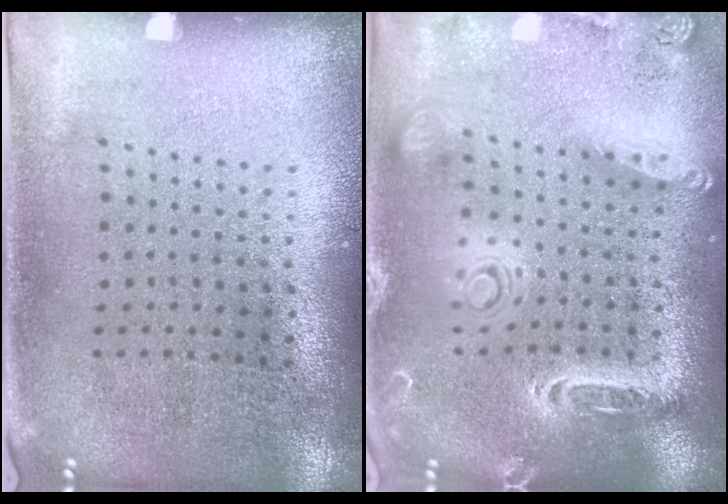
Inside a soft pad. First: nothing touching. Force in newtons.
{"total": 2.3, "press": 2.1, "slide": 0.9}